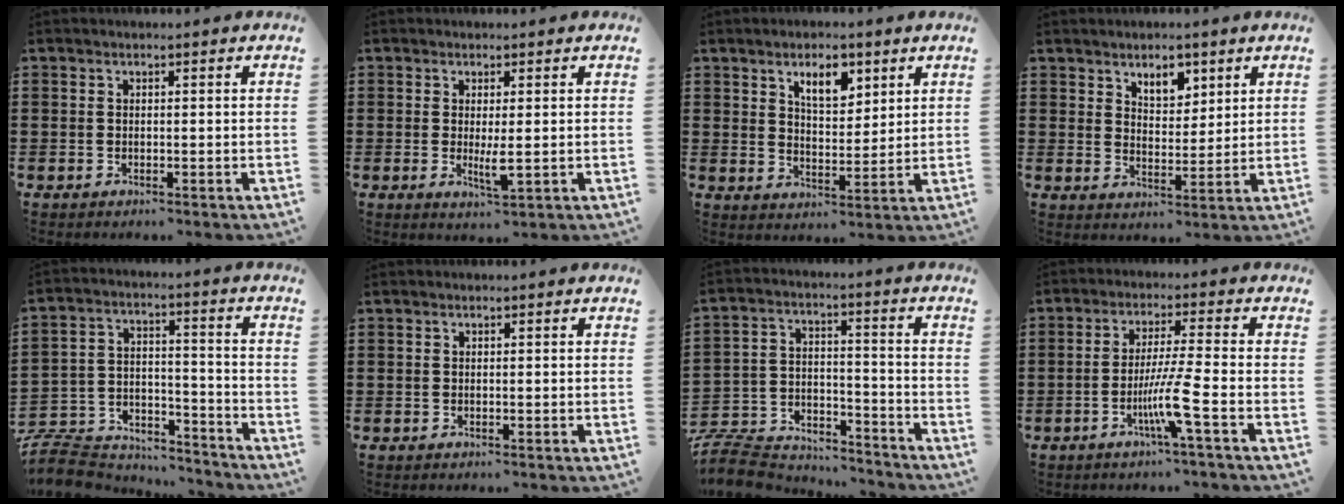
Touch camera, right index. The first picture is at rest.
{"total": 3.1, "force": [-0.1, 0.5, 3.0], "torque": [-0.056, -0.003, -0.001]}
{"total": 5.8, "force": [3.6, 2.7, 3.7], "torque": [-0.060, 0.000, 0.060]}
{"total": 4.8, "force": [3.6, 2.6, 1.9], "torque": [-0.034, -0.003, 0.062]}
{"total": 8.5, "force": [-8.1, 2.2, 1.5], "torque": [-0.039, 0.018, -0.161]}
{"total": 0.0}
{"total": 8.6, "force": [-8.3, 1.9, 1.4], "torque": [-0.037, 0.016, -0.165]}
{"total": 6.9, "force": [-2.9, -0.7, 6.3], "torque": [-0.124, -0.020, -0.058]}